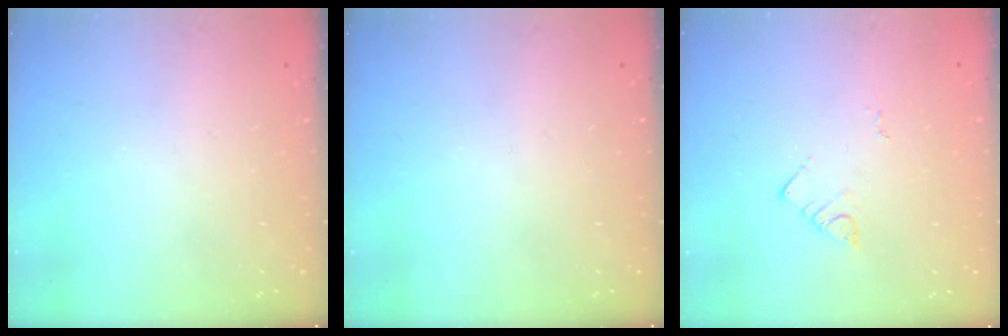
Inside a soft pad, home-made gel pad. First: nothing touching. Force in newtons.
{"total": 0.0}
{"total": 3.5, "press": 3.5, "slide": 0.6}